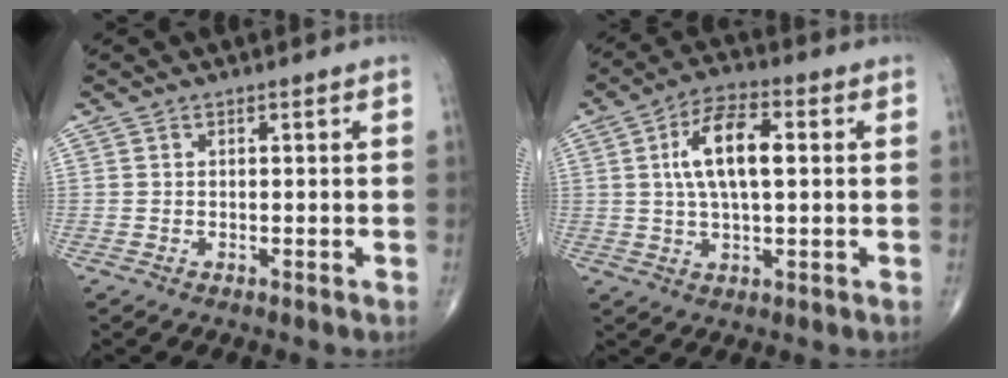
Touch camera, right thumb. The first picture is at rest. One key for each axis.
{"total": 10.7, "fx": 1.7, "fy": 4.6, "fz": 9.6, "tx": -0.172, "ty": 0.014, "tz": 0.025}